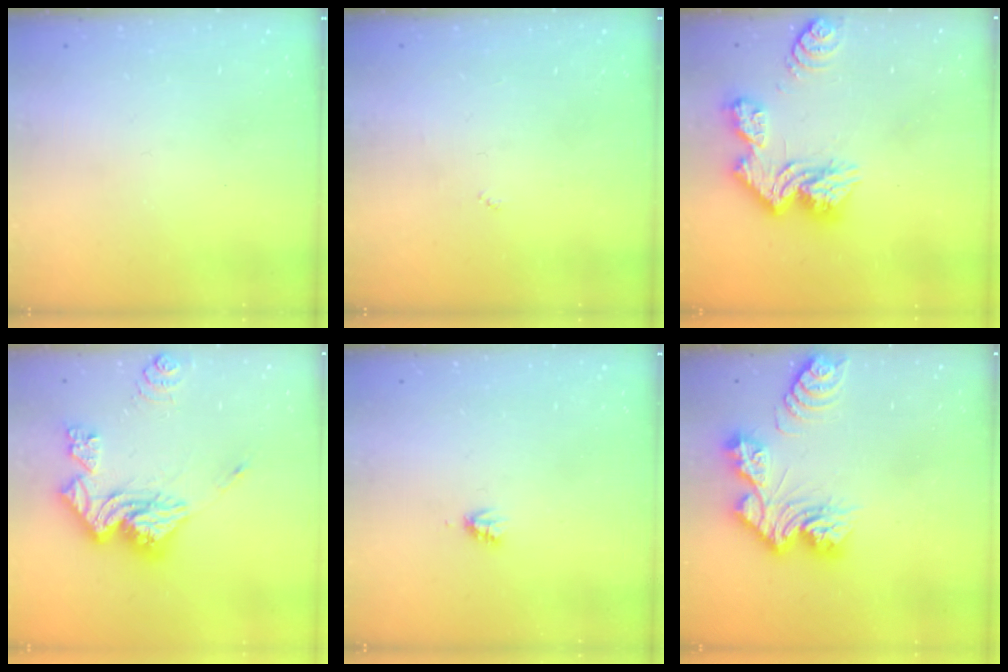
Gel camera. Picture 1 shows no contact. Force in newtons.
{"total": 2.7, "press": 2.7, "slide": 0.4}
{"total": 13.2, "press": 13.2, "slide": 1.2}
{"total": 18.6, "press": 18.5, "slide": 1.8}
{"total": 2.2, "press": 2.2, "slide": 0.3}
{"total": 13.6, "press": 13.6, "slide": 1.3}